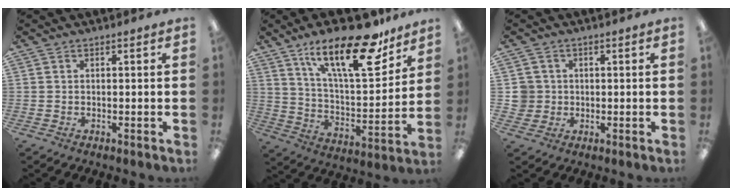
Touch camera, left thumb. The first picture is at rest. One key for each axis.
{"total": 24.3, "fx": 15.9, "fy": 8.1, "fz": 16.6, "tx": -0.256, "ty": -0.094, "tz": 0.261}
{"total": 4.5, "fx": 0.3, "fy": 4.4, "fz": 0.7, "tx": -0.023, "ty": 0.005, "tz": 0.005}